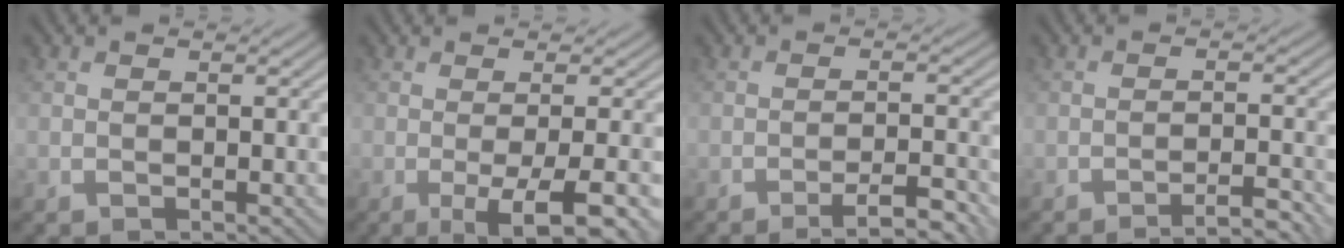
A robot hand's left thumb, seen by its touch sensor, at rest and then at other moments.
{"total": 8.0, "force": [-2.8, 1.9, 7.3], "torque": [-0.095, 0.004, -0.028]}
{"total": 5.6, "force": [-3.8, 0.9, 4.0], "torque": [-0.057, 0.015, -0.059]}
{"total": 4.5, "force": [-3.6, 0.4, 2.8], "torque": [-0.037, 0.019, -0.063]}